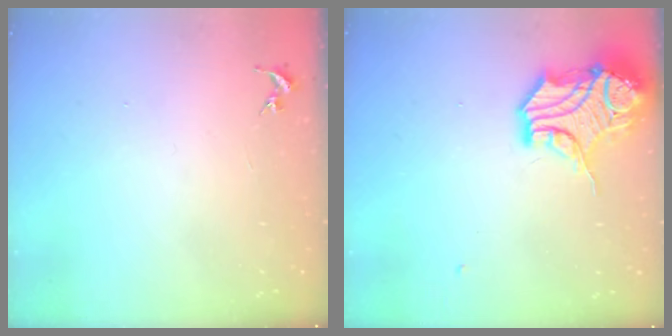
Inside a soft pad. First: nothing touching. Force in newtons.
{"total": 15.8, "press": 15.6, "slide": 2.2}